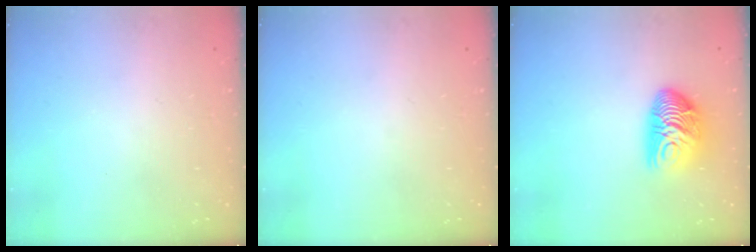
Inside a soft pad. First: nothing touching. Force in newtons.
{"total": 0.0}
{"total": 12.0, "press": 12.0, "slide": 0.6}